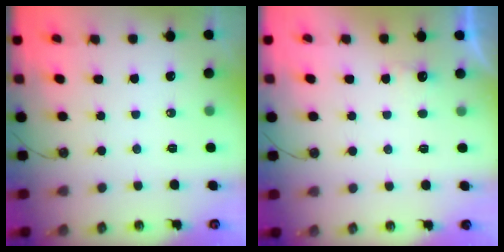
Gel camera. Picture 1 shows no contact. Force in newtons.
{"total": 1.6, "press": 1.5, "slide": 0.7}